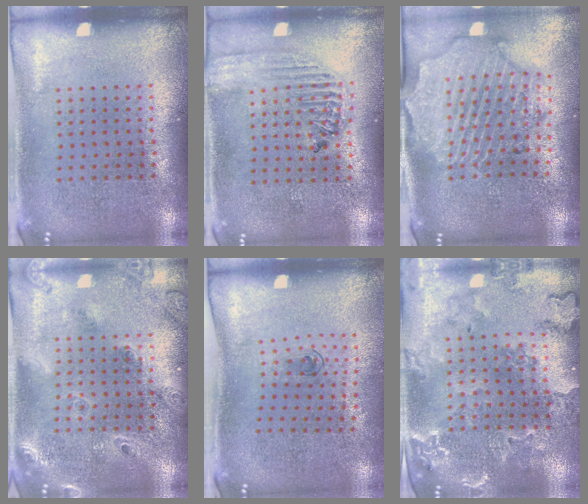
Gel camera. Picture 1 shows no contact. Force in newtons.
{"total": 1.8, "press": 1.7, "slide": 0.7}
{"total": 3.0, "press": 2.6, "slide": 1.5}
{"total": 1.8, "press": 1.7, "slide": 0.7}
{"total": 0.6, "press": 0.4, "slide": 0.5}
{"total": 1.4, "press": 1.4, "slide": 0.3}